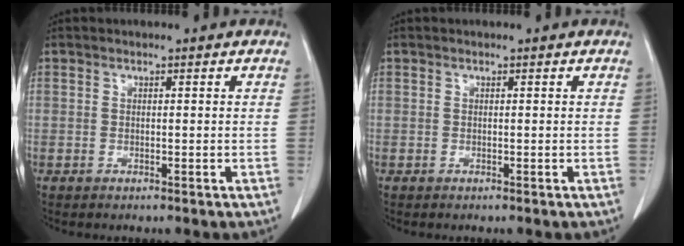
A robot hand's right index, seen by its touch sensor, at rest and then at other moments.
{"total": 0.0}